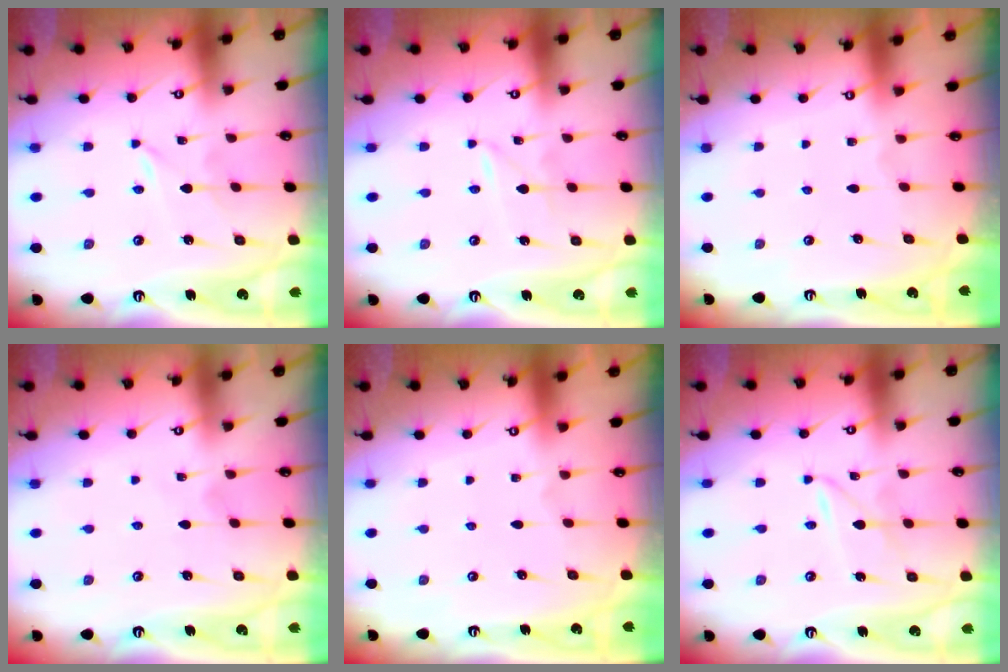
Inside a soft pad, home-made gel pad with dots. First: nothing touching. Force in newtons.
{"total": 1.5, "press": 1.5, "slide": 0.2}
{"total": 0.0}
{"total": 2.4, "press": 2.4, "slide": 0.2}
{"total": 0.0}
{"total": 2.3, "press": 2.3, "slide": 0.3}